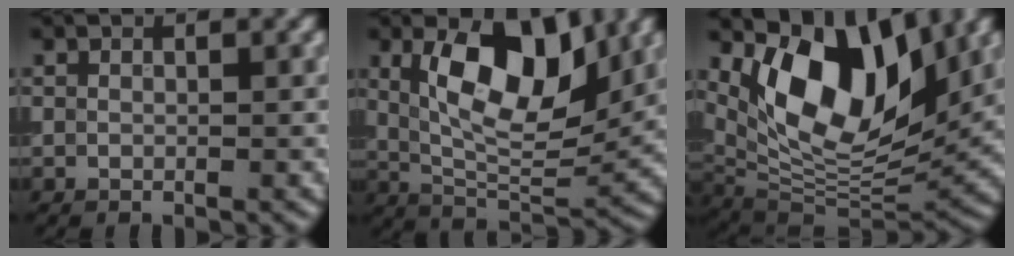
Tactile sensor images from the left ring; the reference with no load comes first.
{"total": 10.0, "force": [2.9, 4.5, 8.4], "torque": [-0.140, 0.000, 0.045]}
{"total": 12.6, "force": [5.3, 6.4, 9.5], "torque": [-0.158, -0.004, 0.097]}